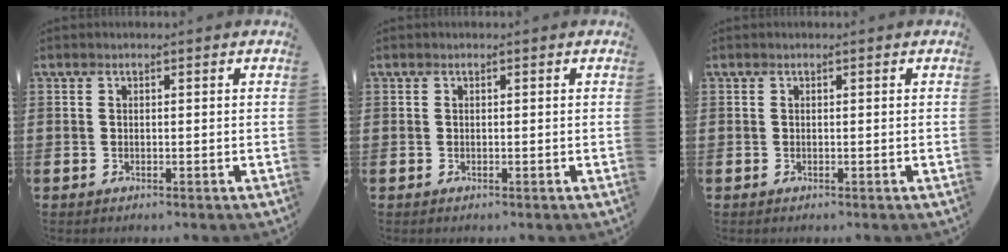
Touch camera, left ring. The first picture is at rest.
{"total": 0.0}
{"total": 0.0}